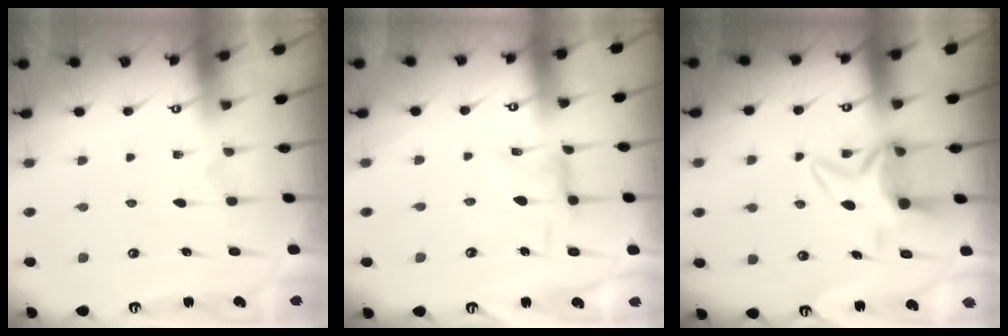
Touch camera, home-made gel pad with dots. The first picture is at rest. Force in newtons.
{"total": 1.3, "press": 1.2, "slide": 0.4}
{"total": 6.7, "press": 6.6, "slide": 1.0}